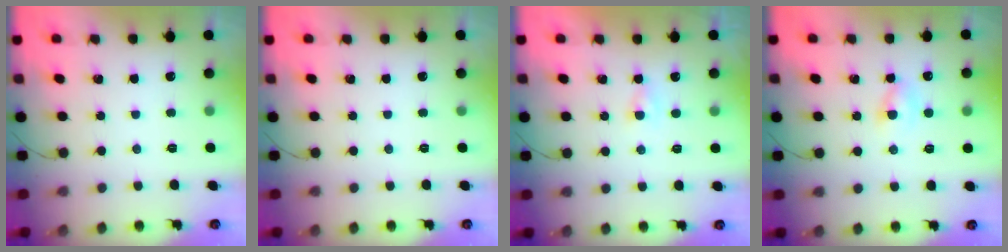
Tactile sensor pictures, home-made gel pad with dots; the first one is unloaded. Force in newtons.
{"total": 0.0}
{"total": 0.9, "press": 0.7, "slide": 0.6}
{"total": 2.3, "press": 2.1, "slide": 1.0}